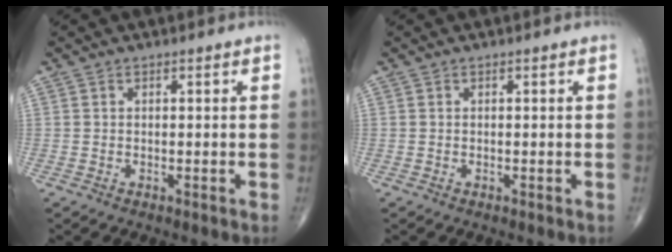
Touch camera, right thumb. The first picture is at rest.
{"total": 0.0}